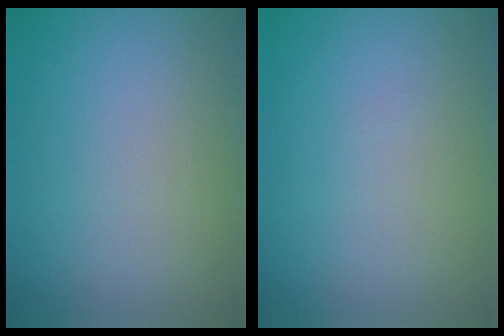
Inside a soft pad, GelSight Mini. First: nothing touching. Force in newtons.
{"total": 0.0}